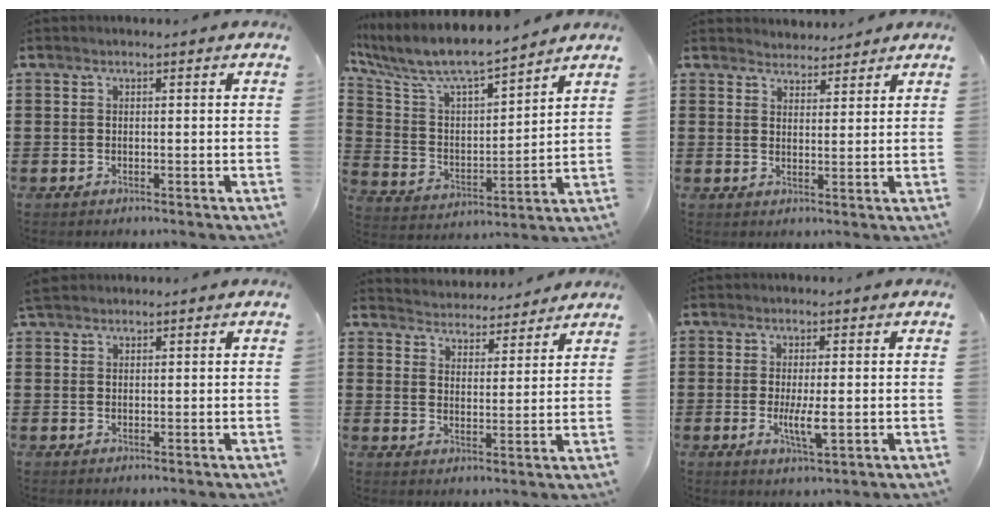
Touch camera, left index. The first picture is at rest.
{"total": 8.0, "force": [7.0, 1.4, 3.6], "torque": [-0.103, -0.047, 0.115]}
{"total": 3.0, "force": [2.8, 0.8, -0.3], "torque": [-0.004, -0.003, 0.054]}
{"total": 1.8, "force": [1.5, 0.6, 0.6], "torque": [-0.016, 0.005, 0.031]}
{"total": 4.0, "force": [3.9, 0.2, -0.6], "torque": [-0.009, -0.027, 0.066]}
{"total": 4.2, "force": [-0.5, 0.8, 4.1], "torque": [-0.085, -0.006, -0.014]}